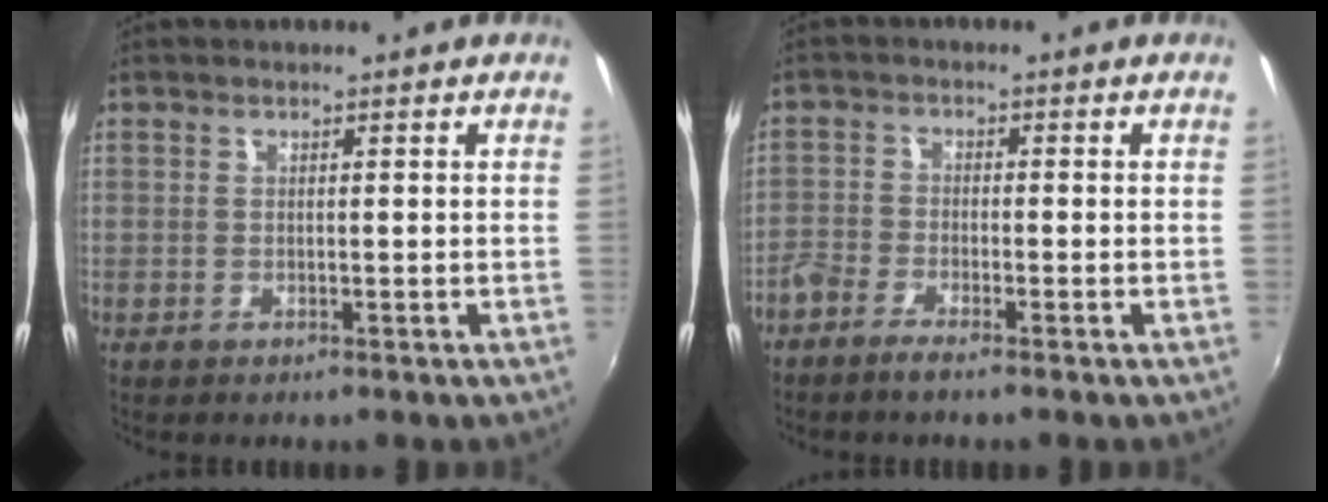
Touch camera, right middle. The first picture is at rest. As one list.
[{"total": 3.3, "force": [-2.7, 0.7, 1.8], "torque": [-0.053, -0.002, -0.063]}]